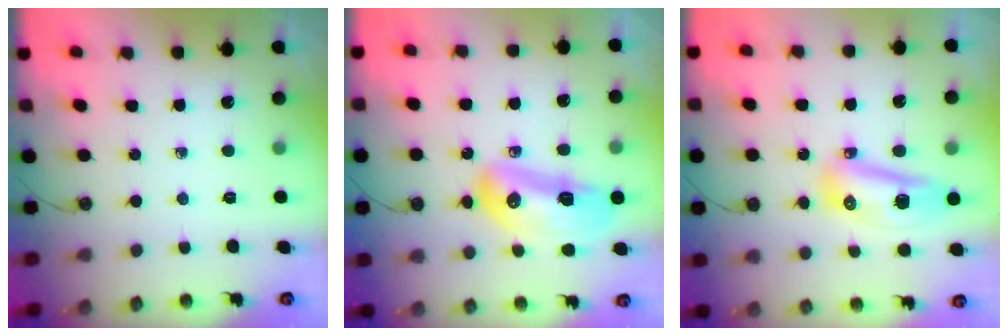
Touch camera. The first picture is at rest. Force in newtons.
{"total": 14.7, "press": 14.6, "slide": 1.8}
{"total": 11.8, "press": 11.6, "slide": 2.3}